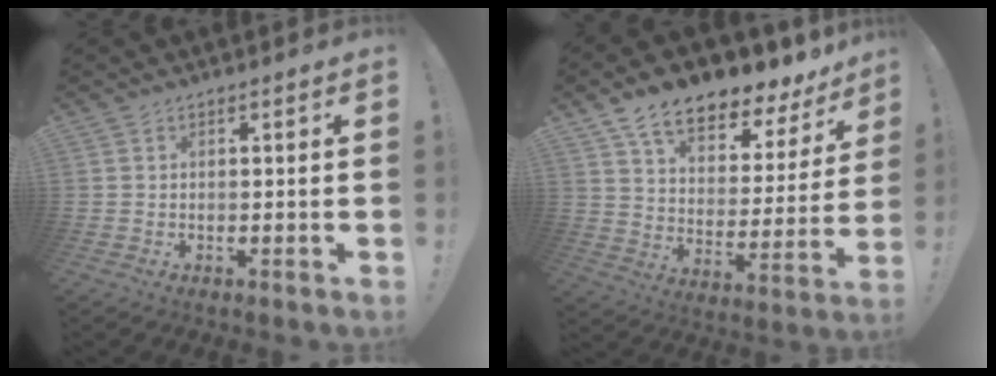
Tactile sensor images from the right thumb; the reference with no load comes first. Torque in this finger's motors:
{"motor_torque": [1.47, 3.23, 0.68, 0.67, 0.06]}